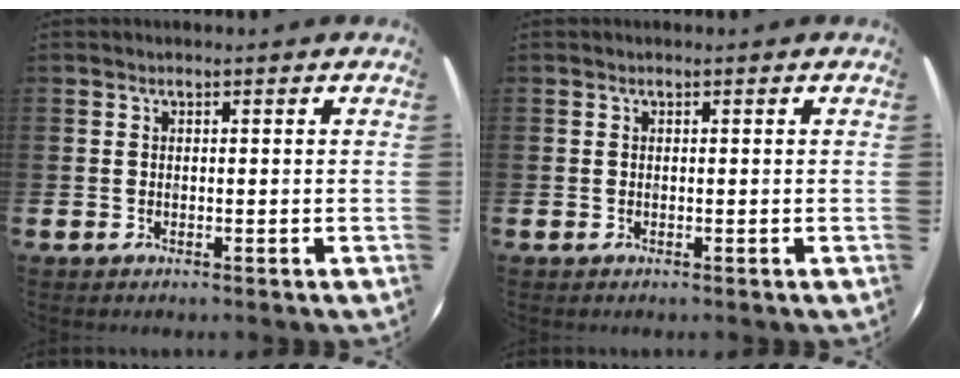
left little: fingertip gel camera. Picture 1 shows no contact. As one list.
[{"total": 0.0}]